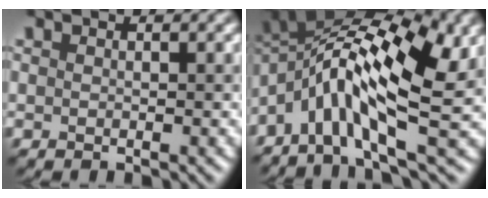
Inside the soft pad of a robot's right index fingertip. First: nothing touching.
{"total": 12.4, "force": [0.4, 4.8, 11.4], "torque": [-0.210, 0.019, 0.008]}